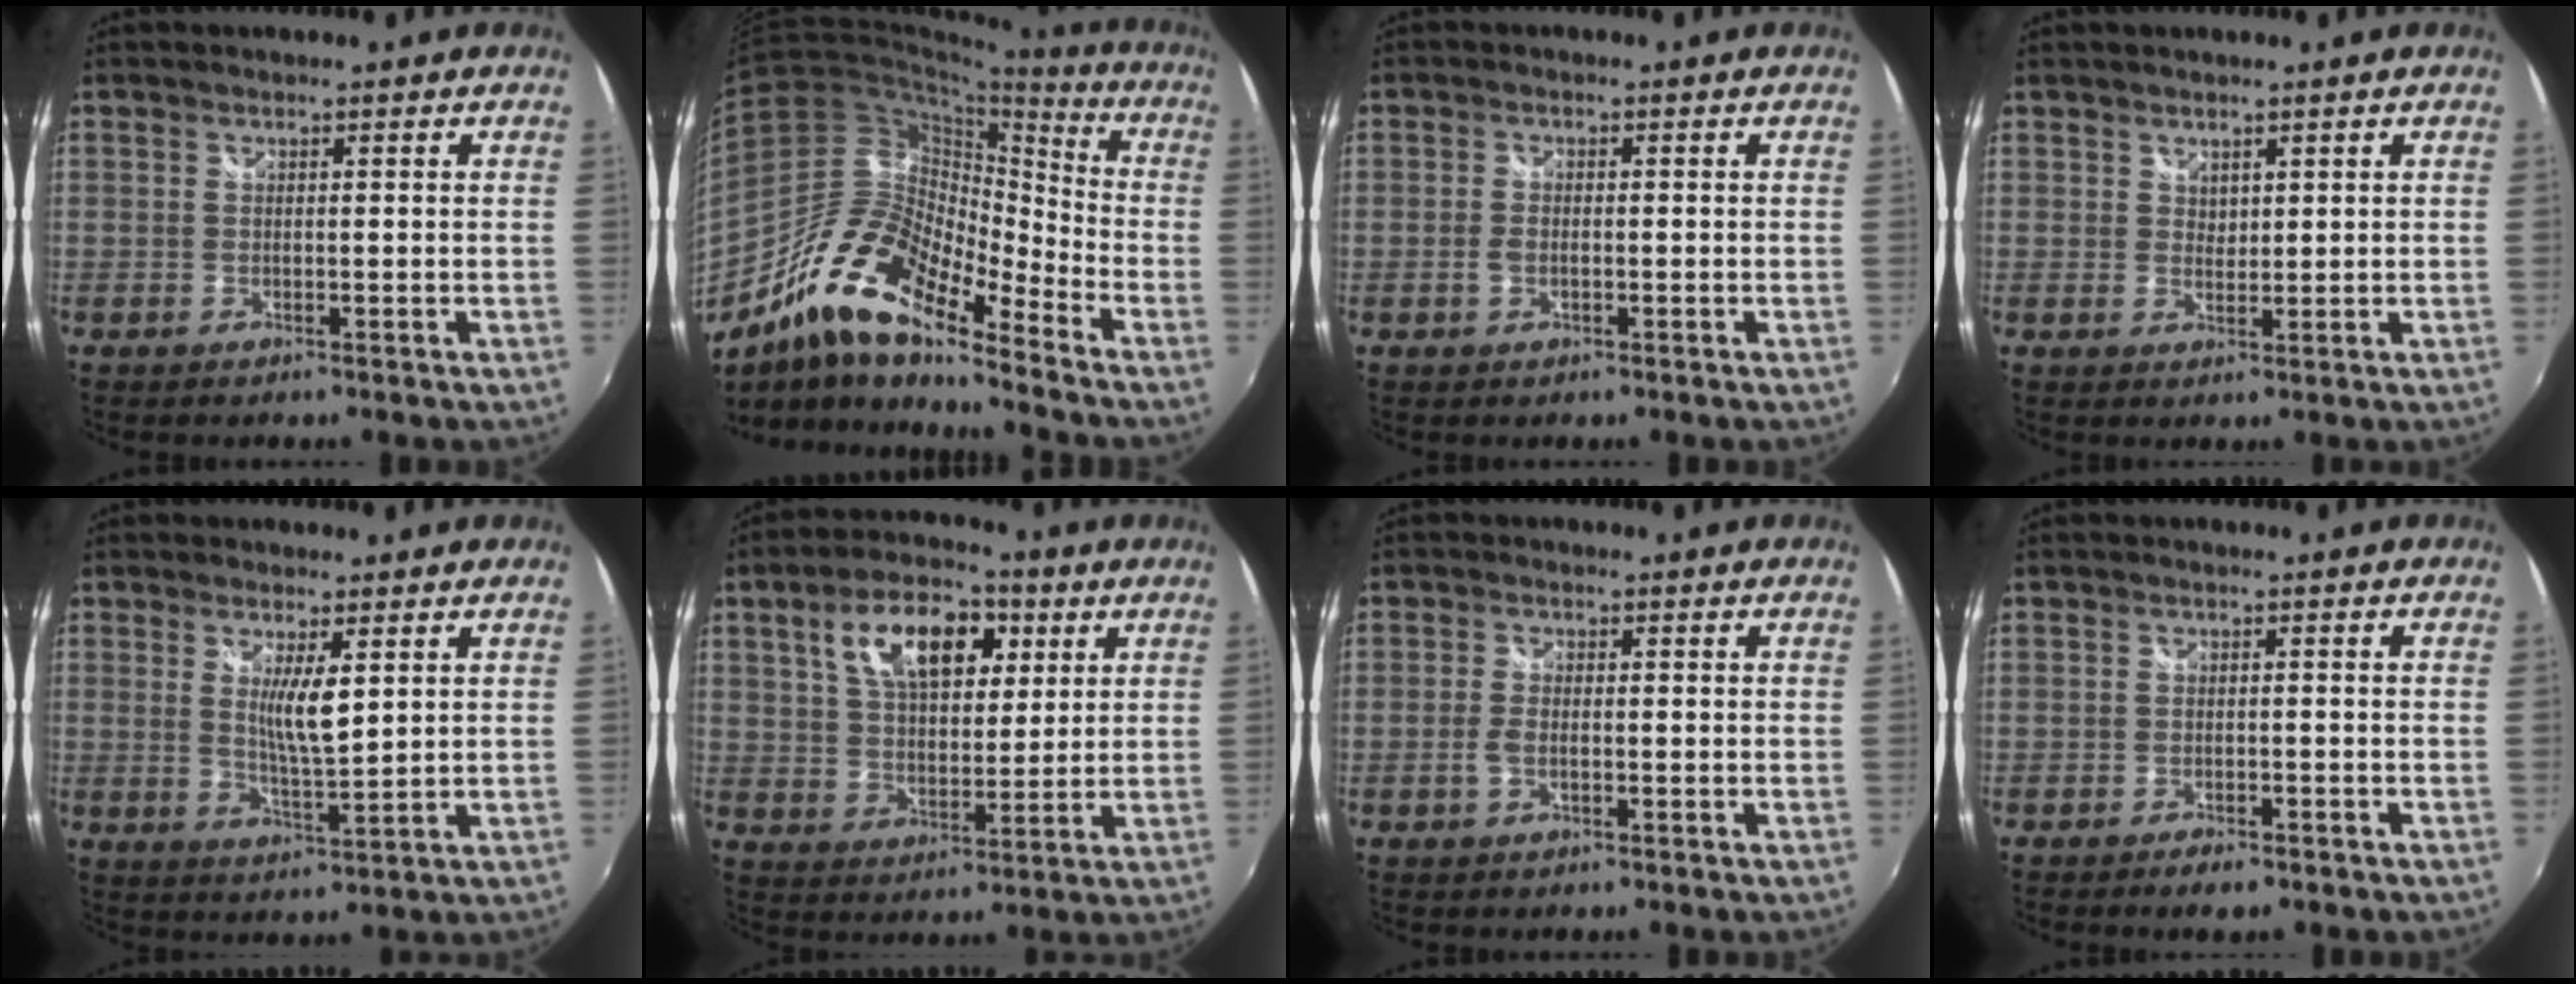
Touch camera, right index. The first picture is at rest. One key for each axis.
{"total": 17.4, "fx": -12.8, "fy": 5.4, "fz": 10.5, "tx": -0.192, "ty": -0.008, "tz": -0.250}
{"total": 2.4, "fx": -0.8, "fy": 1.2, "fz": 1.9, "tx": -0.041, "ty": -0.001, "tz": -0.016}
{"total": 1.6, "fx": 1.2, "fy": 1.0, "fz": 0.3, "tx": 0.000, "ty": 0.001, "tz": 0.021}
{"total": 6.2, "fx": 1.8, "fy": 1.4, "fz": 5.8, "tx": -0.100, "ty": -0.011, "tz": 0.035}
{"total": 13.9, "fx": 5.7, "fy": 7.3, "fz": 10.4, "tx": -0.182, "ty": 0.027, "tz": 0.096}
{"total": 2.5, "fx": -0.8, "fy": 1.2, "fz": 2.1, "tx": -0.046, "ty": -0.001, "tz": -0.016}
{"total": 3.5, "fx": -2.7, "fy": 1.3, "fz": 1.9, "tx": -0.046, "ty": -0.010, "tz": -0.043}